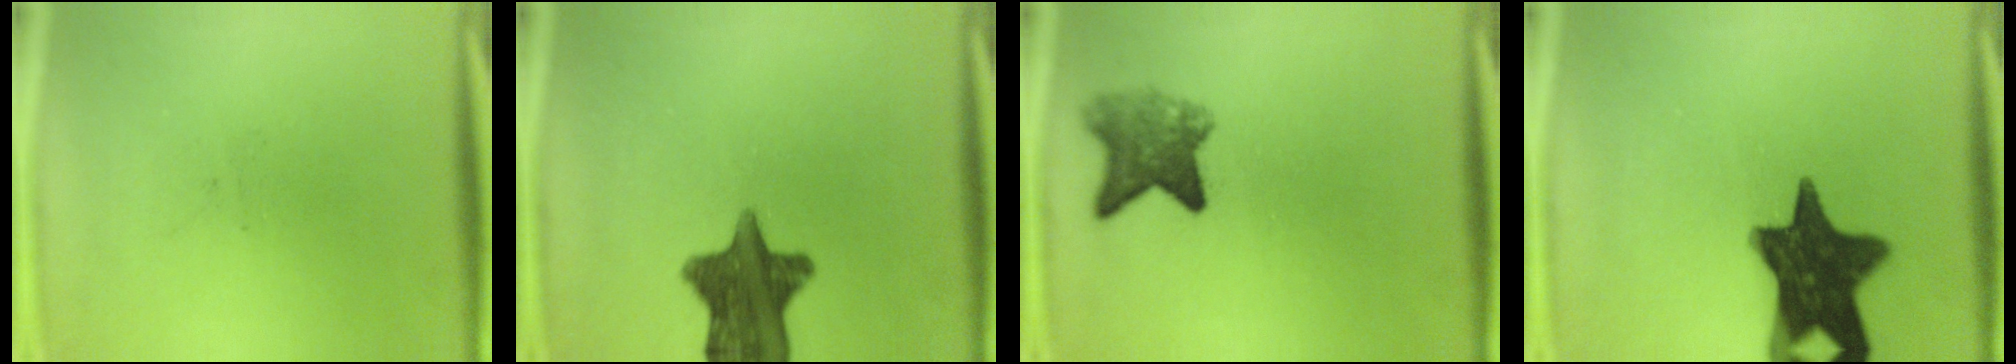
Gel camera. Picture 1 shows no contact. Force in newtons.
{"total": 12.0}
{"total": 5.6}
{"total": 15.7}